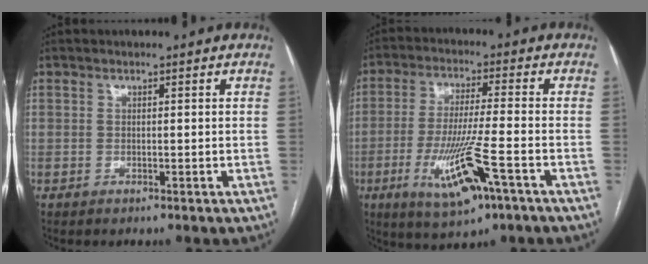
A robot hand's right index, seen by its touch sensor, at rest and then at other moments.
{"total": 12.1, "force": [-5.2, 1.2, 10.9], "torque": [-0.212, -0.024, -0.086]}